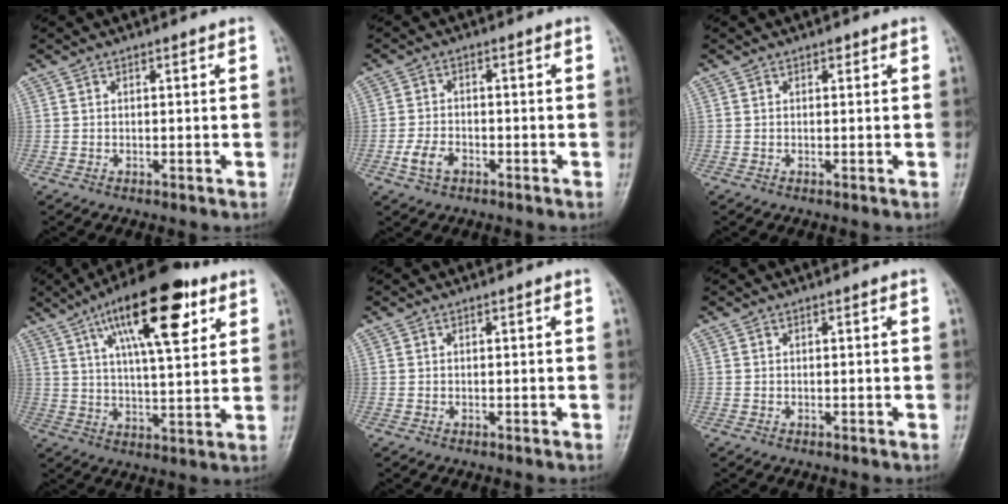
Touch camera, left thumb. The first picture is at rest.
{"total": 4.4, "force": [-2.1, 2.8, 2.7], "torque": [-0.052, 0.012, -0.041]}
{"total": 0.7, "force": [0.4, 0.4, 0.4], "torque": [-0.001, -0.001, 0.004]}
{"total": 19.0, "force": [9.0, 6.5, 15.4], "torque": [-0.218, -0.022, 0.143]}
{"total": 0.0}
{"total": 0.0}